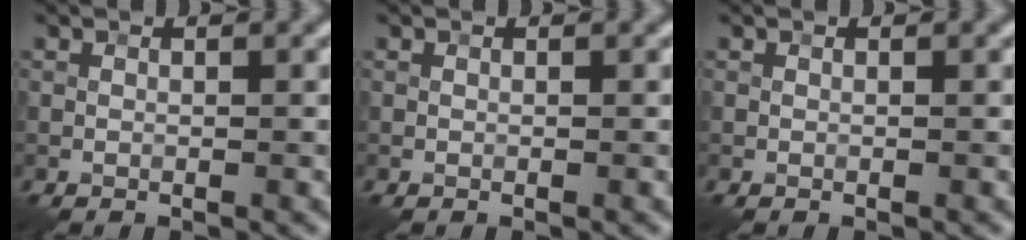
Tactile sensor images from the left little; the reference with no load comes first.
{"total": 0.0}
{"total": 0.0}